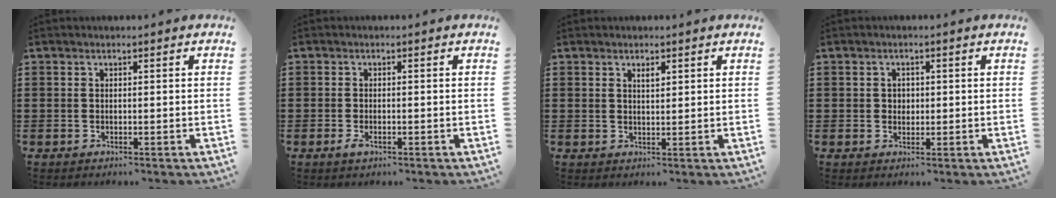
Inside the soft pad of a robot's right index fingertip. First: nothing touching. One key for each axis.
{"total": 1.2, "fx": -0.5, "fy": 0.6, "fz": 1.0, "tx": -0.026, "ty": -0.004, "tz": -0.011}
{"total": 1.4, "fx": 0.9, "fy": 0.5, "fz": 0.9, "tx": -0.019, "ty": 0.003, "tz": 0.016}
{"total": 1.5, "fx": 0.2, "fy": 1.4, "fz": 0.6, "tx": -0.016, "ty": 0.008, "tz": 0.003}